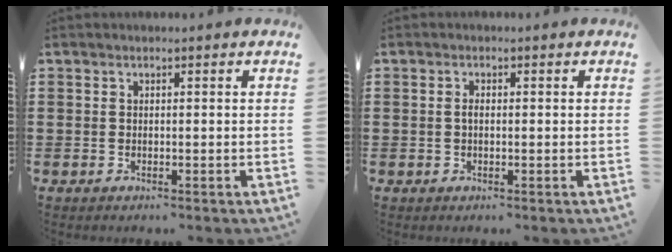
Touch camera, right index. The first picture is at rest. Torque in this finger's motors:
{"motor_torque": [0.31, 0.28, 0.17, 0.04]}